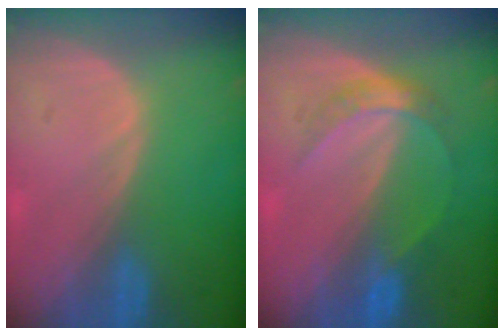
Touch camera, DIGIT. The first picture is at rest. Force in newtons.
{"total": 4.8, "press": 4.4, "slide": 1.8}